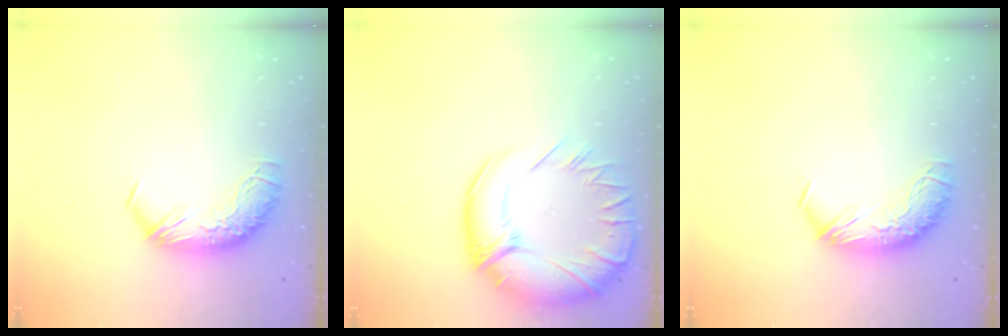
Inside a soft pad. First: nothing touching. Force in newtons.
{"total": 12.7, "press": 11.4, "slide": 5.6}
{"total": 0.0}